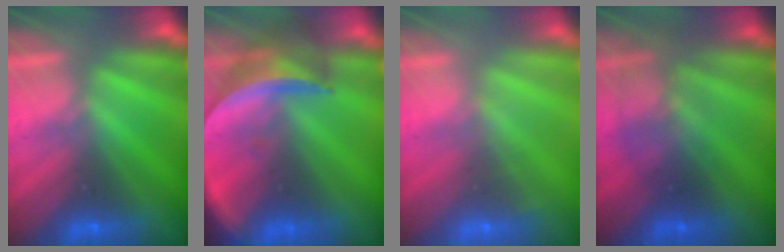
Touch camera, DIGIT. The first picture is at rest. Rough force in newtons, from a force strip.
{"total": 8.4}
{"total": 1.5}
{"total": 2.3}